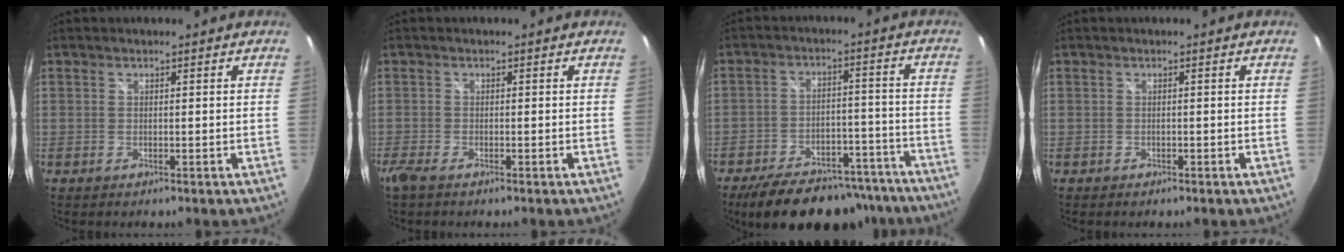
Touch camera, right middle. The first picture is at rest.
{"total": 2.3, "force": [-1.7, 0.4, 1.4], "torque": [-0.034, -0.008, -0.036]}
{"total": 19.5, "force": [-16.1, 7.9, 7.8], "torque": [-0.149, 0.022, -0.209]}
{"total": 0.8, "force": [-0.6, 0.5, 0.1], "torque": [-0.006, -0.002, -0.009]}